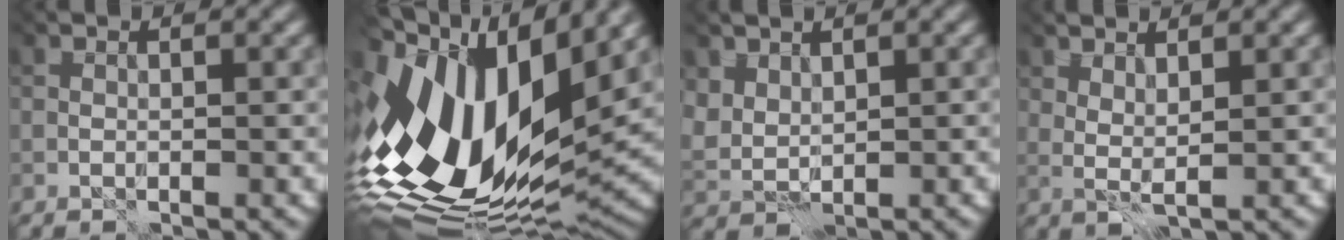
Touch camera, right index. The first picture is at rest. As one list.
[{"total": 16.3, "force": [0.9, 8.7, 13.7], "torque": [-0.285, -0.001, 0.014]}, {"total": 2.6, "force": [2.1, 1.4, 0.6], "torque": [-0.022, 0.000, 0.042]}, {"total": 1.7, "force": [1.5, -0.2, 0.8], "torque": [-0.021, -0.003, 0.029]}]